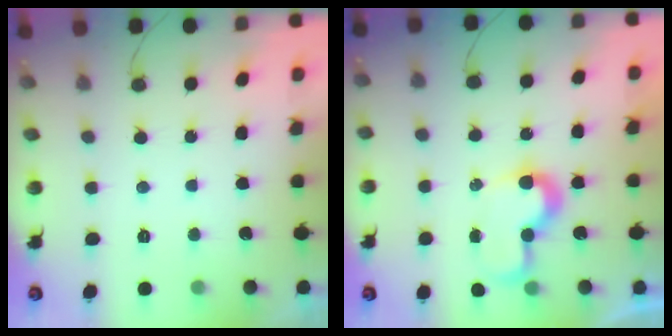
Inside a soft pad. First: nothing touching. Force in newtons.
{"total": 8.1, "press": 8.1, "slide": 0.2}